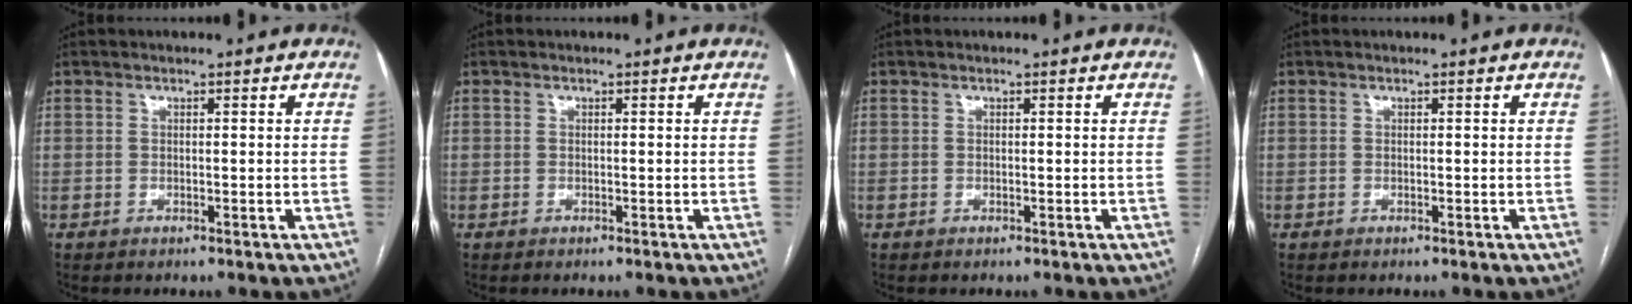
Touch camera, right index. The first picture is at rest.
{"total": 0.0}
{"total": 0.0}
{"total": 0.0}